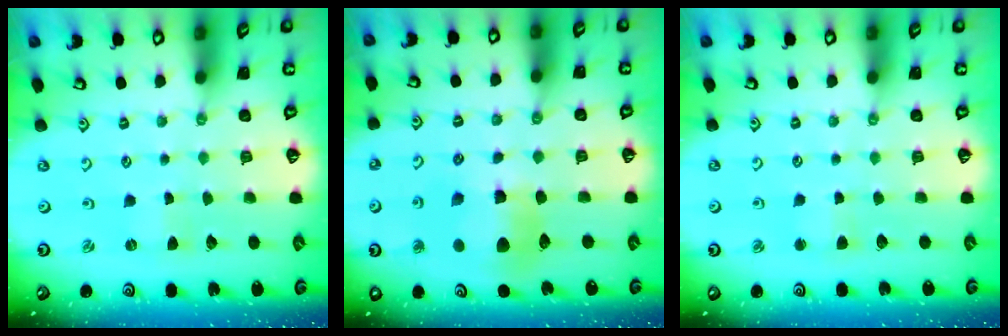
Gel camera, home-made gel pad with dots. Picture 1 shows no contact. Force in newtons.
{"total": 11.8, "press": 11.7, "slide": 1.9}
{"total": 2.6, "press": 2.6, "slide": 0.4}